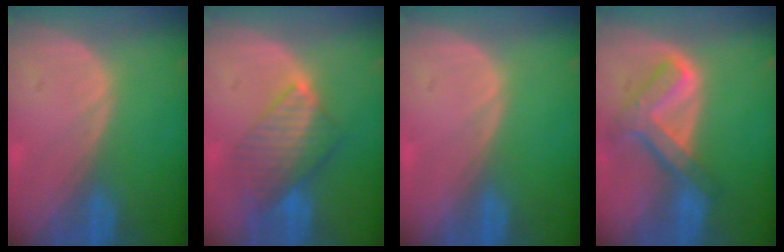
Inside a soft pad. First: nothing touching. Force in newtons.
{"total": 8.0, "press": 7.1, "slide": 3.7}
{"total": 0.0}
{"total": 7.7, "press": 6.5, "slide": 4.2}